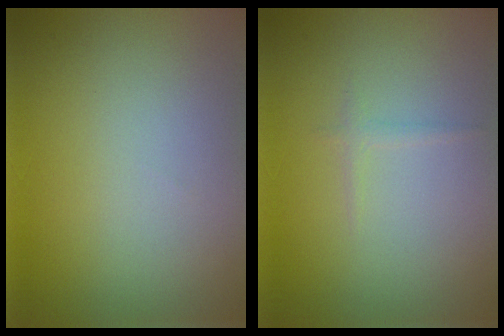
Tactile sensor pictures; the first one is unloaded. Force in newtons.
{"total": 0.6, "press": 0.6, "slide": 0.0}